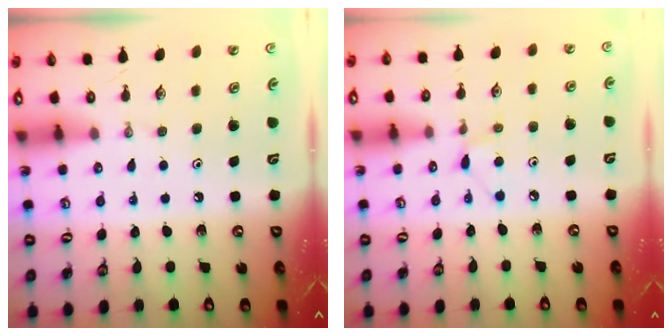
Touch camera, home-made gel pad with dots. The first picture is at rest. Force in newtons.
{"total": 4.6, "press": 4.5, "slide": 0.6}